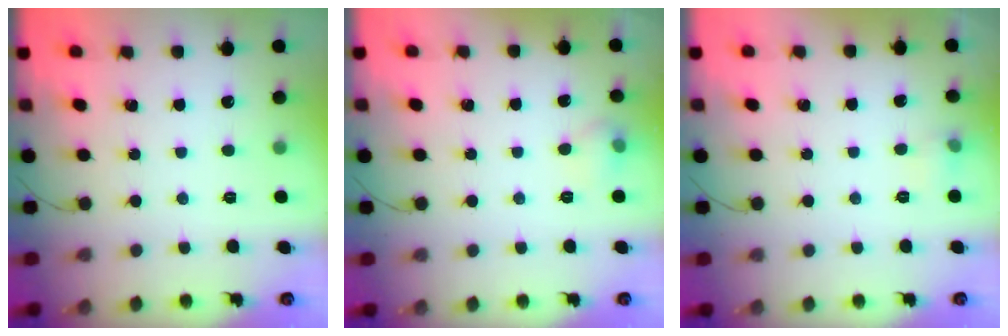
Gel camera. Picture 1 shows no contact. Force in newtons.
{"total": 5.0, "press": 4.7, "slide": 1.9}
{"total": 4.9, "press": 4.6, "slide": 1.5}